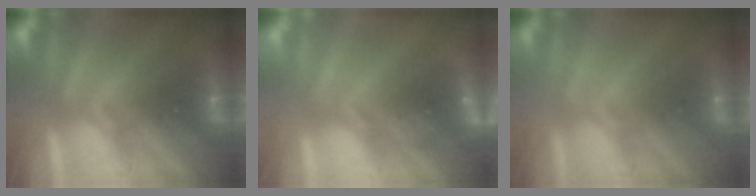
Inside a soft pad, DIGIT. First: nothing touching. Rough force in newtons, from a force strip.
{"total": 2.3}
{"total": 4.8}